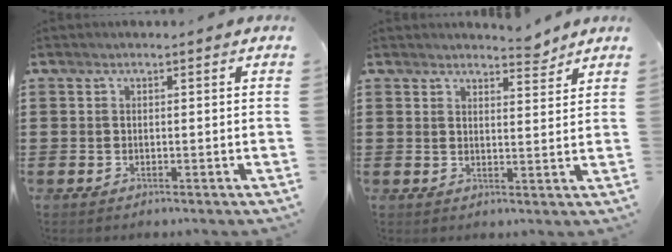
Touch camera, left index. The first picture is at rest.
{"total": 3.6, "force": [3.5, 0.5, 0.8], "torque": [-0.017, -0.013, 0.063]}